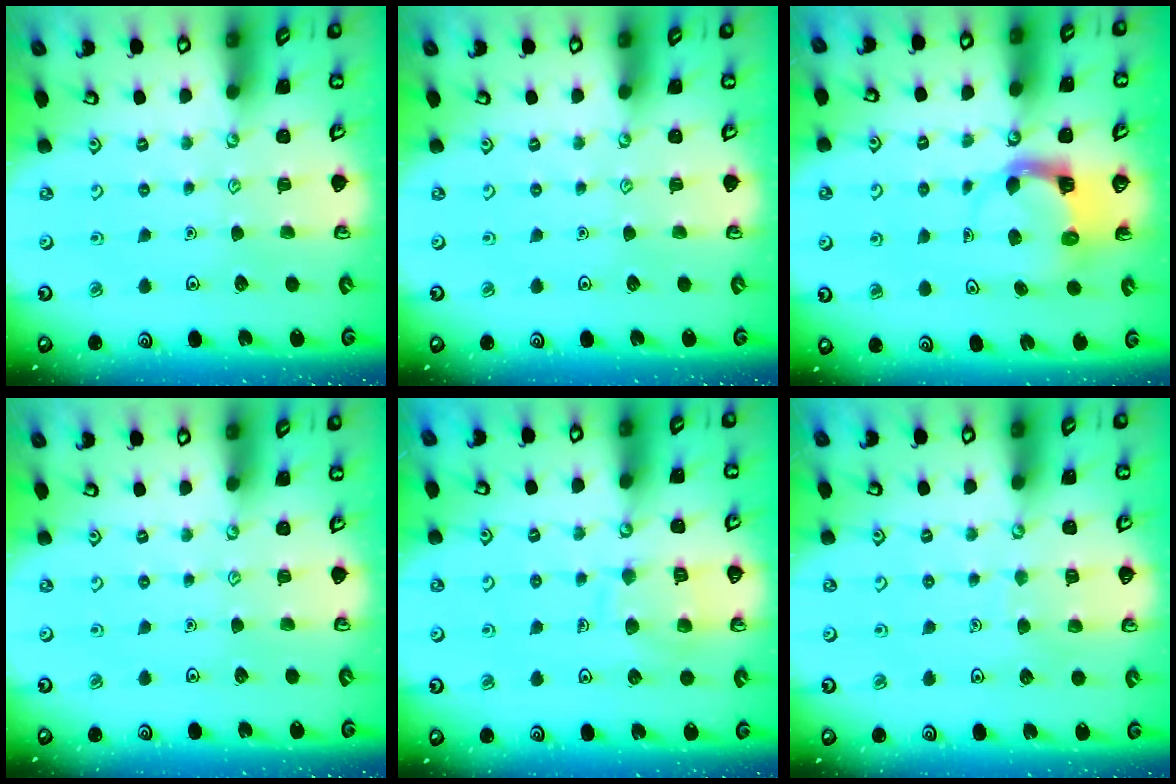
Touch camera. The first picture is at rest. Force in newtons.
{"total": 0.0}
{"total": 4.0, "press": 4.0, "slide": 0.3}
{"total": 0.0}
{"total": 10.7, "press": 10.7, "slide": 0.9}
{"total": 4.7, "press": 4.7, "slide": 0.4}